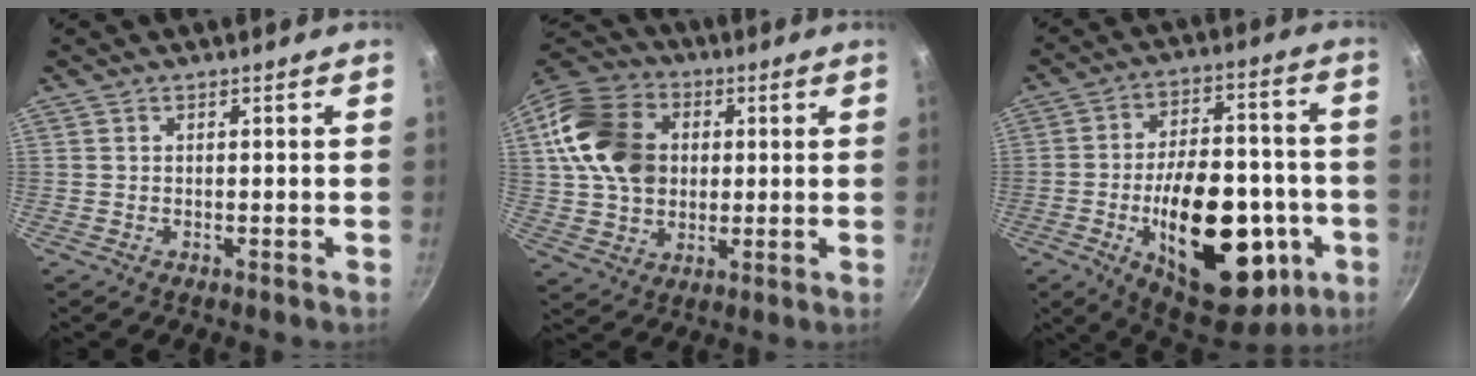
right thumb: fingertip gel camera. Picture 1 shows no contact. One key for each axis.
{"total": 18.3, "fx": 3.3, "fy": 14.2, "fz": 11.1, "tx": -0.188, "ty": 0.013, "tz": 0.053}
{"total": 28.2, "fx": -7.8, "fy": 14.9, "fz": 22.7, "tx": -0.295, "ty": 0.032, "tz": -0.096}